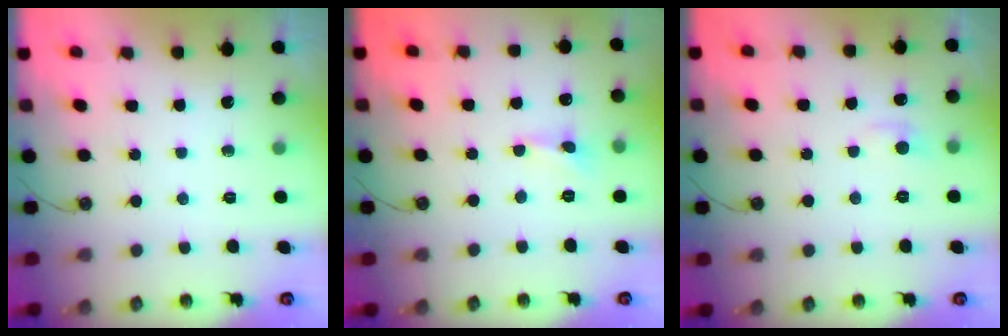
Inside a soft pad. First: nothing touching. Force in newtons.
{"total": 0.0}
{"total": 0.9, "press": 0.6, "slide": 0.7}